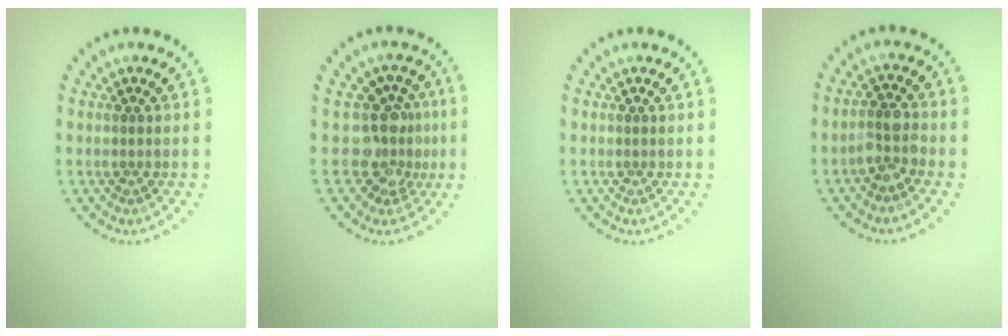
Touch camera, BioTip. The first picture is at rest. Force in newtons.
{"total": 3.6, "press": 2.7, "slide": 2.4}
{"total": 0.0}
{"total": 2.3, "press": 2.0, "slide": 1.1}